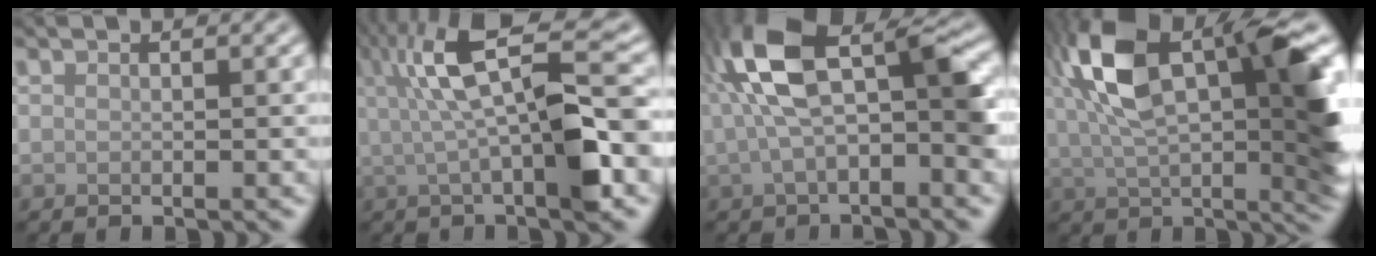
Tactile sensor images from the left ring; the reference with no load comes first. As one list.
[{"total": 9.7, "force": [1.5, 2.6, 9.2], "torque": [-0.156, 0.012, 0.026]}, {"total": 9.7, "force": [0.5, 4.0, 8.8], "torque": [-0.164, 0.030, -0.004]}, {"total": 13.3, "force": [3.4, 5.8, 11.5], "torque": [-0.204, -0.004, 0.067]}]